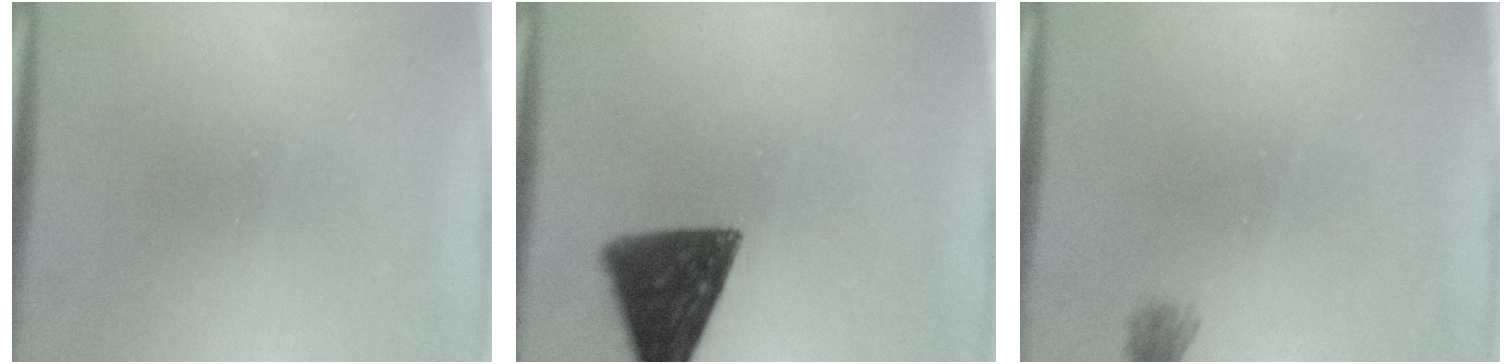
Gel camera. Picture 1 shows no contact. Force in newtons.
{"total": 12.4}
{"total": 1.9}